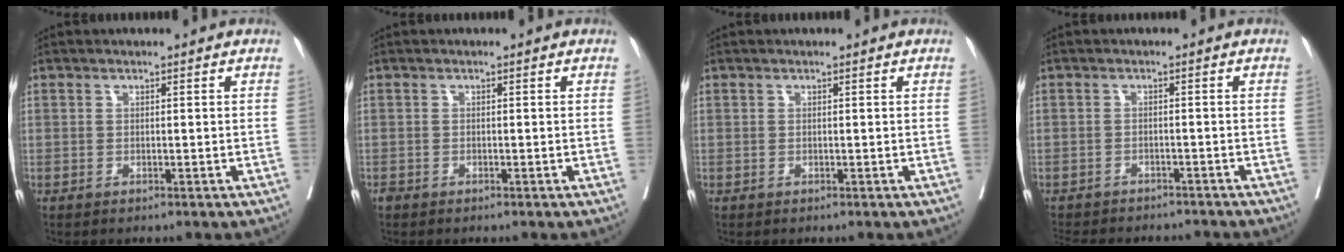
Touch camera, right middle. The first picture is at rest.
{"total": 0.0}
{"total": 0.0}
{"total": 10.4, "force": [-9.3, 3.9, 2.7], "torque": [-0.051, -0.001, -0.117]}